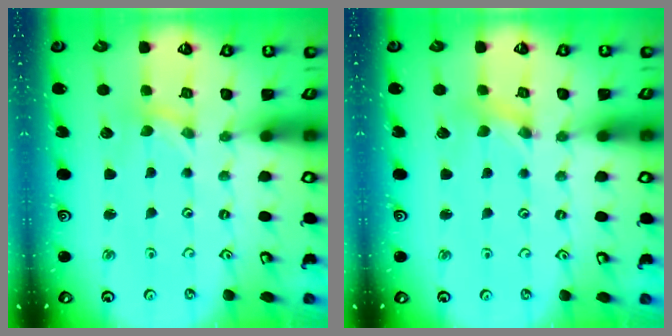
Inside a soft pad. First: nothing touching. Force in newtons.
{"total": 1.6, "press": 1.6, "slide": 0.3}